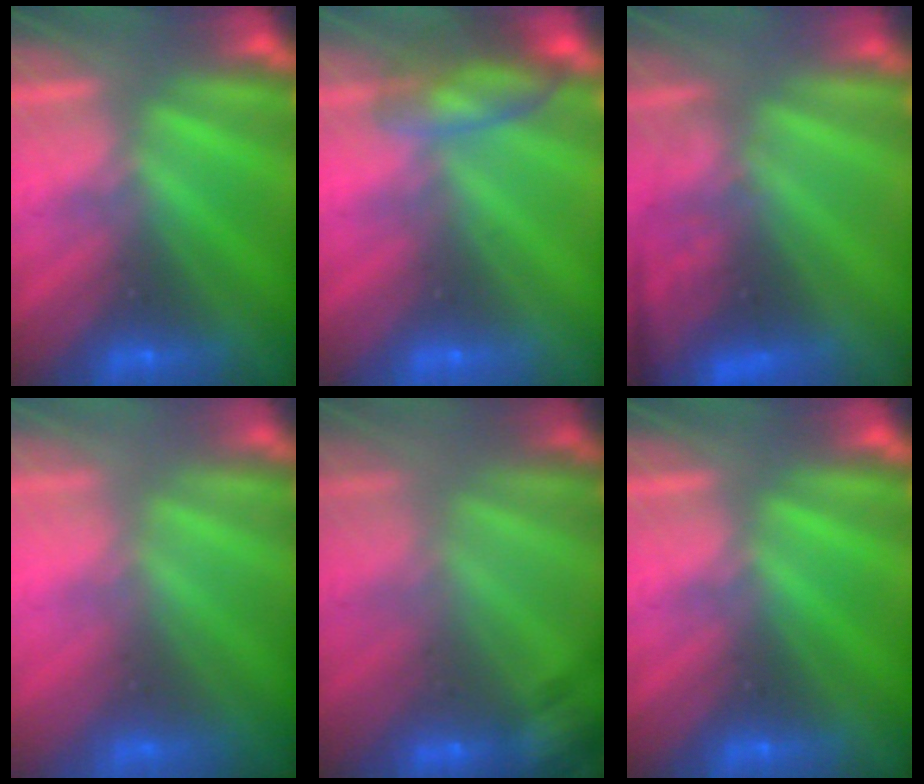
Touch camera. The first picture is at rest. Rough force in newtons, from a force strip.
{"total": 2.8}
{"total": 3.3}
{"total": 2.9}
{"total": 3.1}
{"total": 0.0}